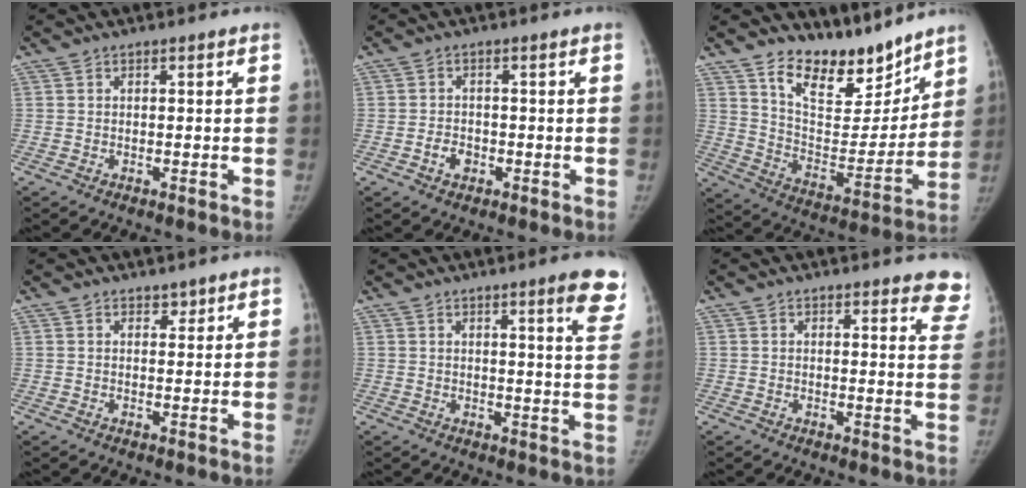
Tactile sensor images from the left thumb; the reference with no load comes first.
{"total": 2.7, "force": [-1.0, 2.1, 1.5], "torque": [-0.020, 0.008, -0.016]}
{"total": 16.1, "force": [13.0, 7.0, 6.5], "torque": [-0.050, -0.099, 0.224]}
{"total": 1.5, "force": [1.3, 0.8, 0.3], "torque": [0.009, -0.009, 0.017]}
{"total": 8.8, "force": [5.7, 0.9, 6.7], "torque": [-0.064, -0.029, 0.058]}
{"total": 7.9, "force": [7.1, 2.3, 2.7], "torque": [0.013, -0.037, 0.048]}